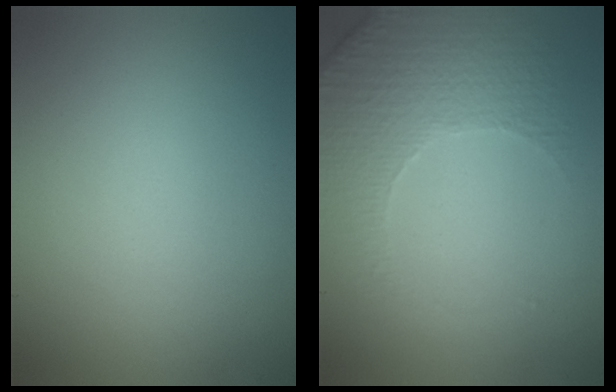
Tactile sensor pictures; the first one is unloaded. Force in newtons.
{"total": 5.0, "press": 3.6, "slide": 3.5}